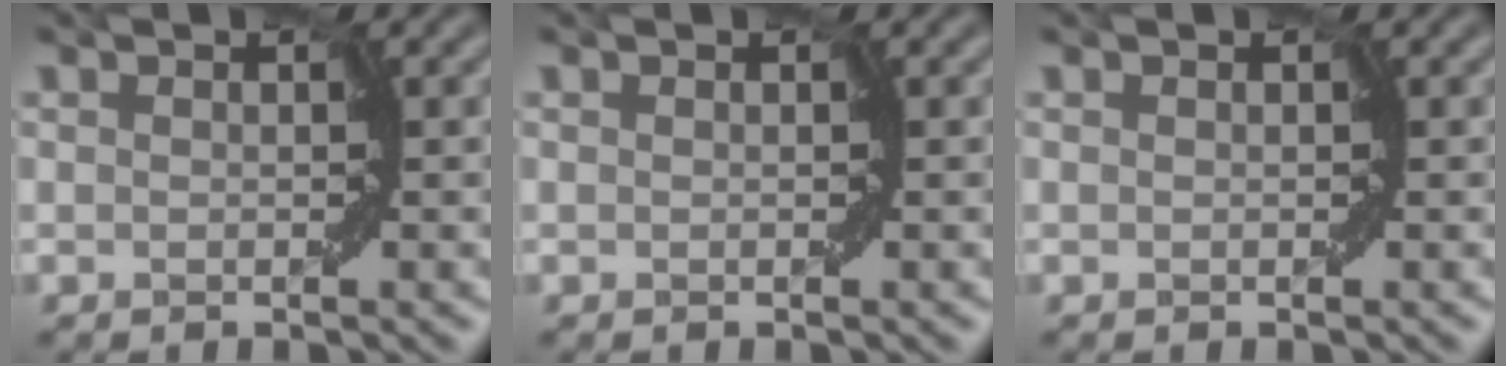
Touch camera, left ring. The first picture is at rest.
{"total": 0.0}
{"total": 0.0}